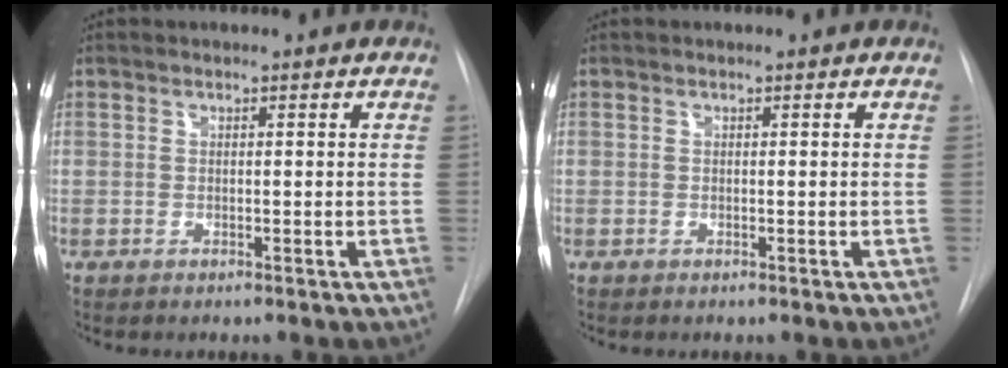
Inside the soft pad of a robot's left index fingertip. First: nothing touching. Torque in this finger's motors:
{"motor_torque": [0.00, 0.05, 0.01, -0.01]}